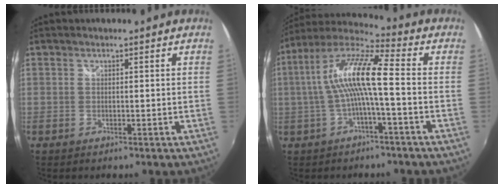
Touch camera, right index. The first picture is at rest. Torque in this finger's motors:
{"motor_torque": [1.35, -0.79, 0.92, 0.21]}